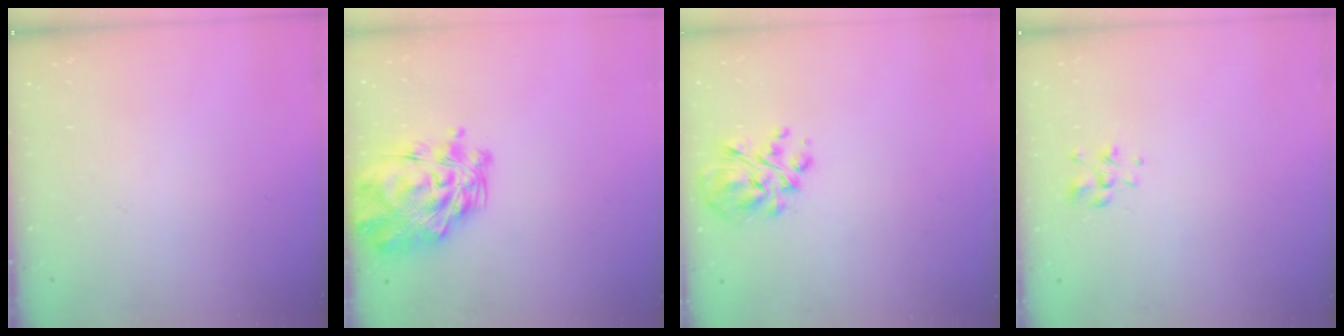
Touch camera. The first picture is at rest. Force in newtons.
{"total": 13.3, "press": 12.5, "slide": 4.6}
{"total": 7.4, "press": 7.2, "slide": 2.0}
{"total": 1.3, "press": 1.2, "slide": 0.6}